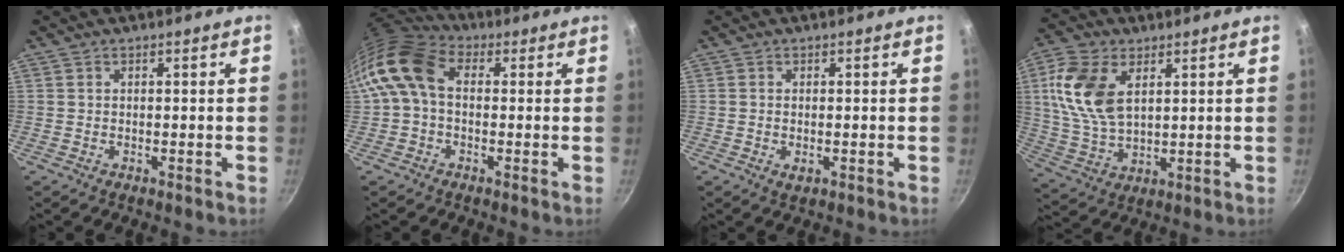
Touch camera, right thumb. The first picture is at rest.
{"total": 11.7, "force": [0.7, 8.2, 8.2], "torque": [-0.152, 0.030, -0.007]}
{"total": 1.6, "force": [-0.3, 0.9, 1.3], "torque": [-0.024, -0.003, -0.004]}
{"total": 13.6, "force": [4.2, 8.0, 10.1], "torque": [-0.195, -0.009, 0.087]}